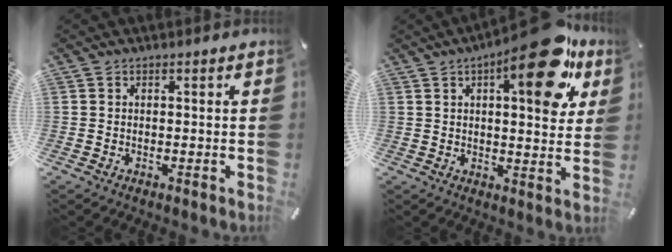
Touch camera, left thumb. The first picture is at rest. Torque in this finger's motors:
{"motor_torque": [2.24, 2.21, 1.77, -1.00, 0.16]}